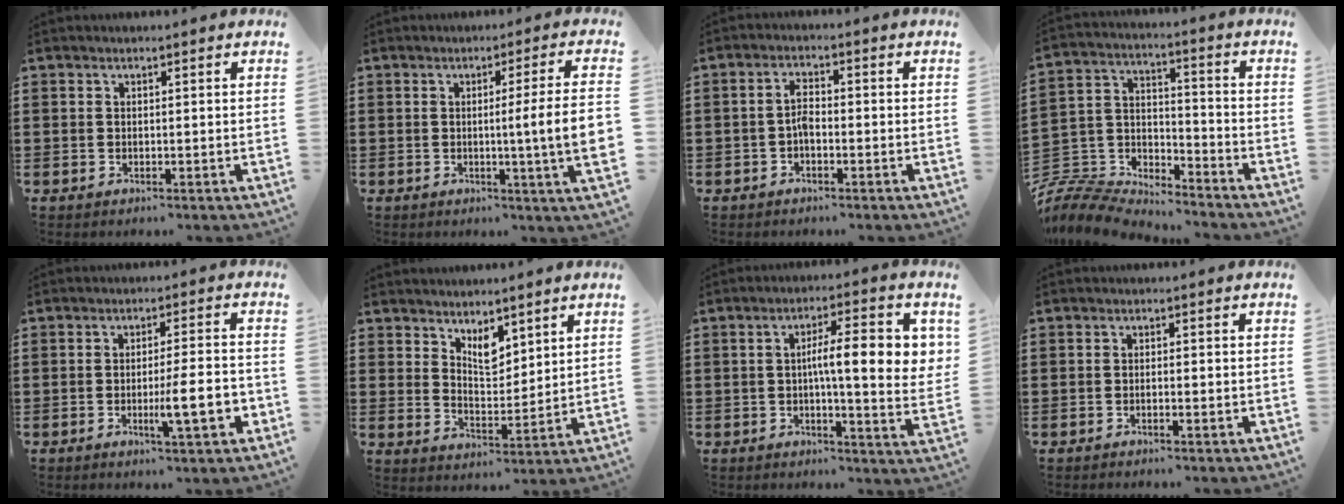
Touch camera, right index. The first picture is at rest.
{"total": 8.5, "force": [-0.4, -0.6, 8.5], "torque": [-0.139, -0.015, -0.011]}
{"total": 2.7, "force": [-1.0, 1.1, 2.3], "torque": [-0.052, 0.002, -0.021]}
{"total": 8.4, "force": [-8.1, 1.8, 1.2], "torque": [-0.048, 0.000, -0.169]}
{"total": 8.7, "force": [-2.4, 1.3, 8.2], "torque": [-0.114, -0.010, -0.039]}
{"total": 4.8, "force": [3.8, 2.0, 2.1], "torque": [-0.035, -0.012, 0.066]}
{"total": 9.7, "force": [1.2, 2.2, 9.4], "torque": [-0.156, 0.005, 0.012]}
{"total": 0.9, "force": [-0.7, -0.1, 0.6], "torque": [-0.010, -0.002, -0.013]}